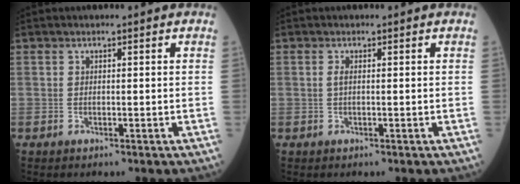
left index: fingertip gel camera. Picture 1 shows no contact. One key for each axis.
{"total": 0.8, "fx": 0.0, "fy": 0.1, "fz": 0.8, "tx": -0.021, "ty": -0.001, "tz": -0.001}